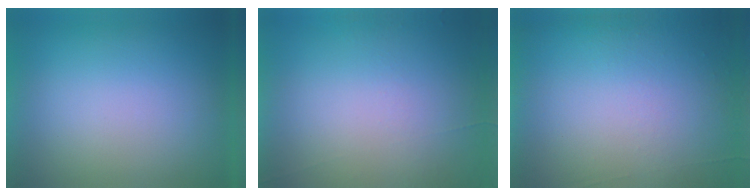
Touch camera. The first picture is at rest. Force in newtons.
{"total": 4.5}
{"total": 5.8}